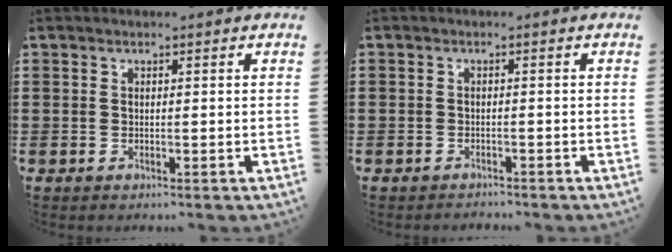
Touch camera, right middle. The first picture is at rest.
{"total": 1.3, "force": [-1.2, 0.3, -0.2], "torque": [-0.001, 0.001, -0.028]}